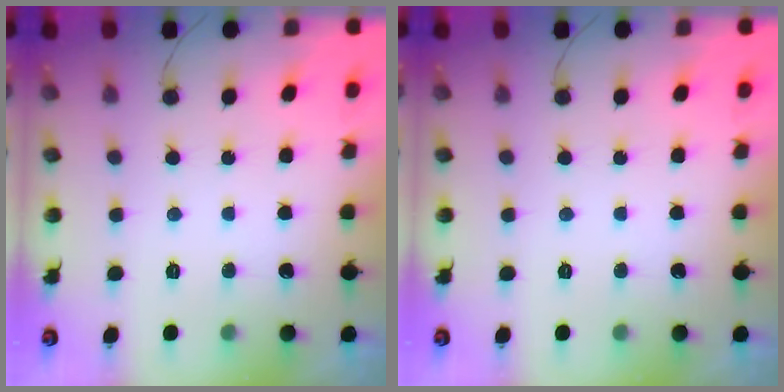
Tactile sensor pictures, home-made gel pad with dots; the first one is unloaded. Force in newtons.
{"total": 0.0}